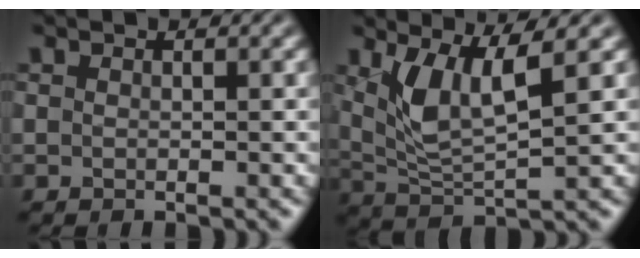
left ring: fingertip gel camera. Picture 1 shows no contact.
{"total": 5.4, "force": [1.9, 1.7, 4.8], "torque": [-0.108, -0.008, 0.046]}